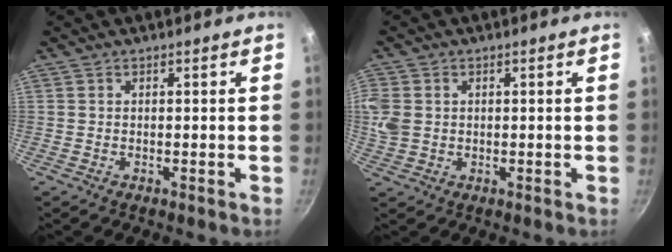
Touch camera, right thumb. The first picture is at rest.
{"total": 7.2, "force": [0.8, 5.8, 4.1], "torque": [-0.115, 0.002, 0.021]}